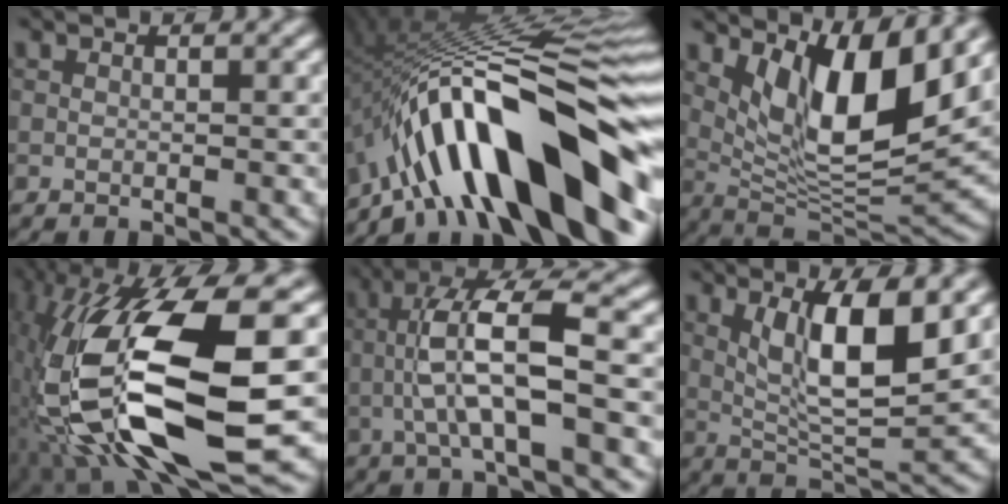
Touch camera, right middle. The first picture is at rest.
{"total": 16.5, "force": [-6.7, 5.3, 14.1], "torque": [-0.205, 0.049, -0.119]}
{"total": 8.7, "force": [3.4, 3.0, 7.4], "torque": [-0.121, -0.020, 0.072]}
{"total": 15.7, "force": [-2.2, 5.4, 14.6], "torque": [-0.295, -0.001, -0.030]}
{"total": 6.8, "force": [-1.2, 1.2, 6.6], "torque": [-0.130, 0.018, -0.017]}
{"total": 7.5, "force": [2.1, 2.2, 6.8], "torque": [-0.122, -0.007, 0.049]}